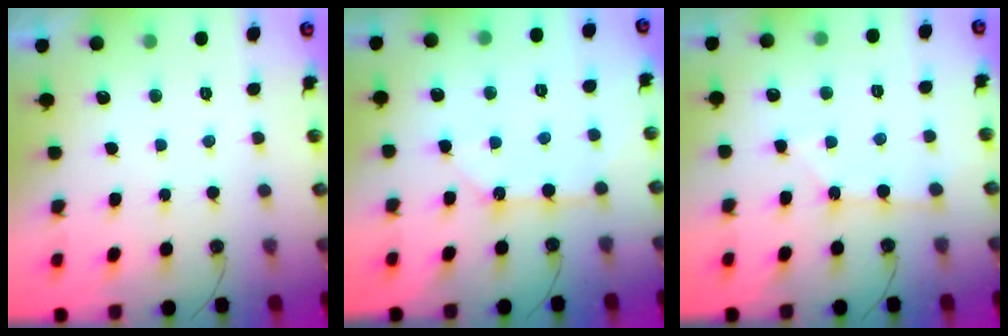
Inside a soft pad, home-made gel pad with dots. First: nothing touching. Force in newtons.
{"total": 11.0, "press": 11.0, "slide": 1.1}
{"total": 2.9, "press": 2.9, "slide": 0.4}